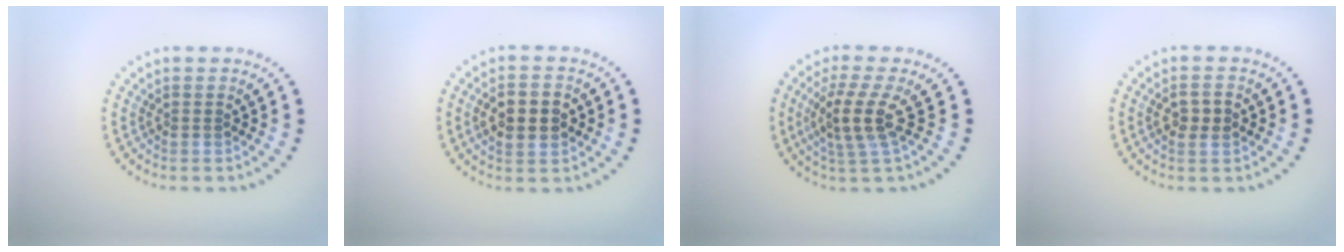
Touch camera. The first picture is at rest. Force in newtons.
{"total": 4.4, "press": 4.4, "slide": 0.1}
{"total": 3.6, "press": 3.0, "slide": 2.0}
{"total": 2.1, "press": 2.1, "slide": 0.3}